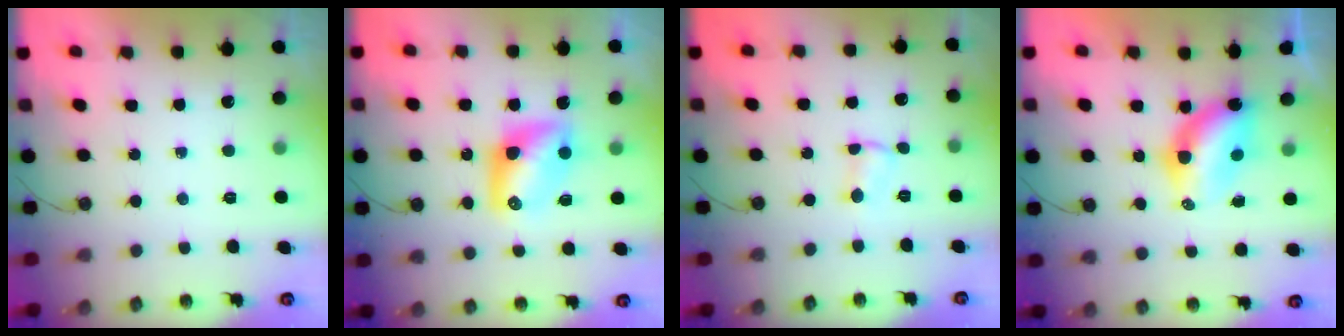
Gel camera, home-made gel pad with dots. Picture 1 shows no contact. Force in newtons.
{"total": 9.1, "press": 9.0, "slide": 0.8}
{"total": 2.5, "press": 2.5, "slide": 0.4}
{"total": 8.6, "press": 7.8, "slide": 3.6}